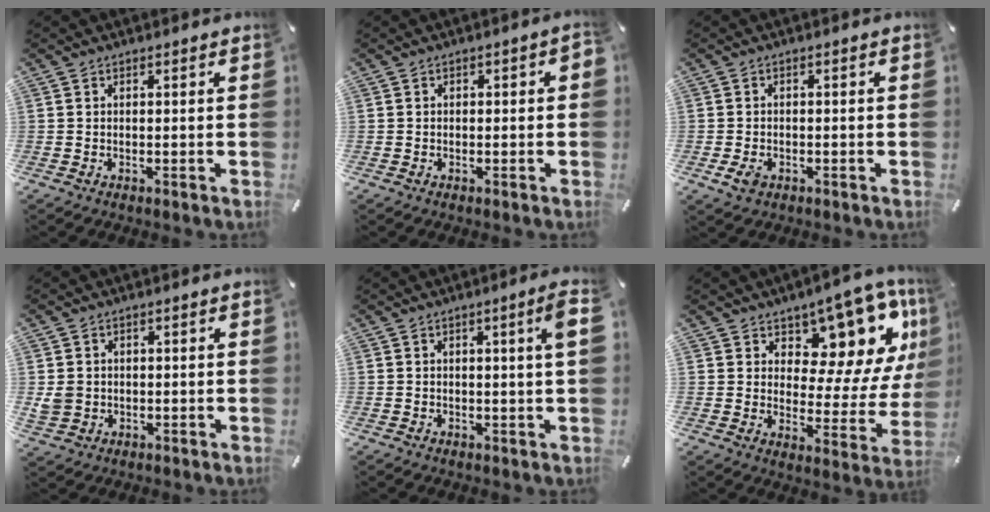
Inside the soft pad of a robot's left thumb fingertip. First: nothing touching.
{"total": 1.4, "force": [-0.7, 0.8, 0.9], "torque": [-0.016, 0.003, -0.014]}
{"total": 2.8, "force": [-1.2, 1.9, 1.6], "torque": [-0.043, -0.001, -0.026]}
{"total": 3.7, "force": [-0.2, 3.6, 1.1], "torque": [-0.032, 0.004, -0.003]}
{"total": 4.9, "force": [1.0, 0.3, 4.7], "torque": [-0.073, -0.008, 0.011]}
{"total": 13.4, "force": [9.3, 7.0, 6.6], "torque": [-0.072, -0.103, 0.156]}